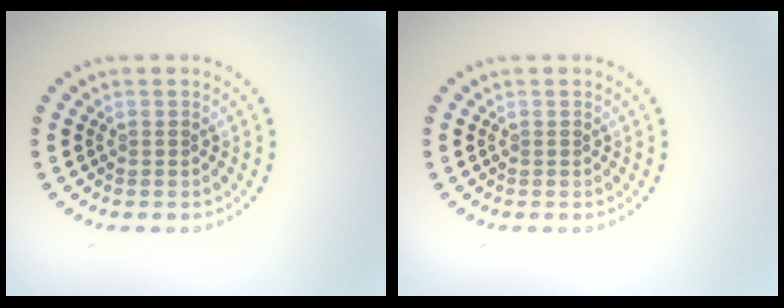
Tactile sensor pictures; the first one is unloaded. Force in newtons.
{"total": 0.0}